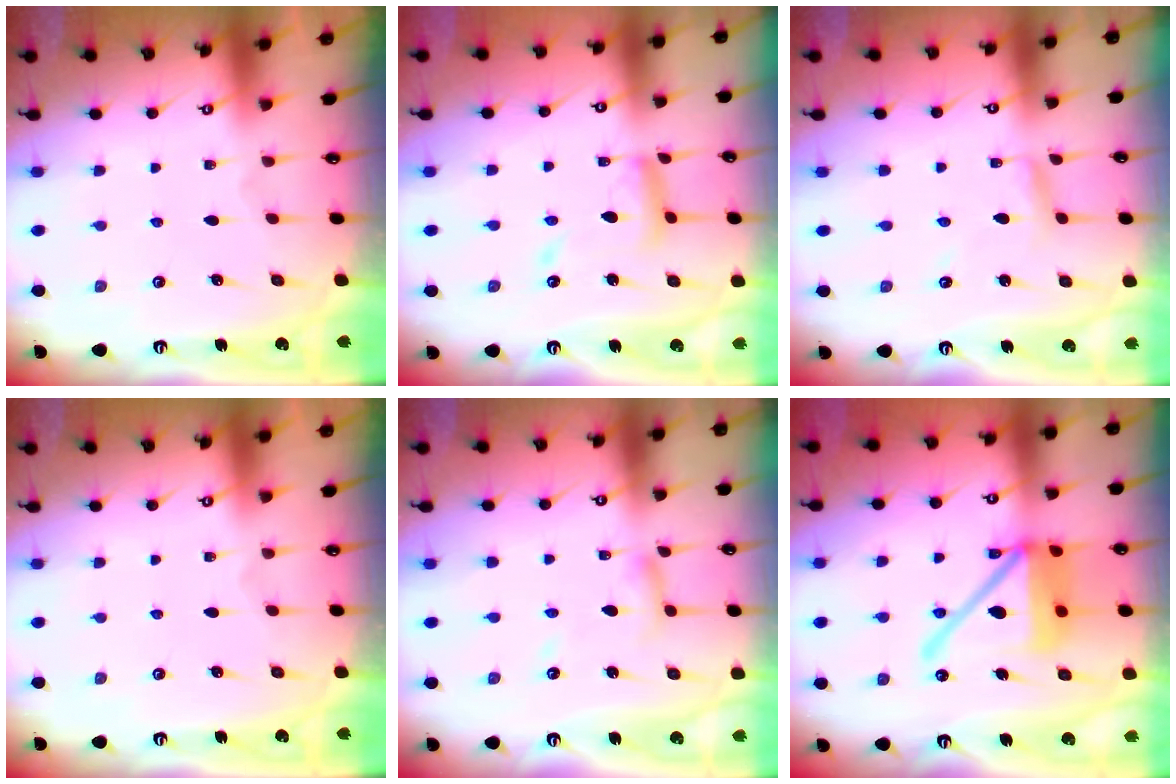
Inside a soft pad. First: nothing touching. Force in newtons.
{"total": 12.2, "press": 12.1, "slide": 1.1}
{"total": 2.8, "press": 2.8, "slide": 0.2}
{"total": 0.0}
{"total": 6.5, "press": 6.4, "slide": 0.5}
{"total": 17.5, "press": 17.4, "slide": 2.1}